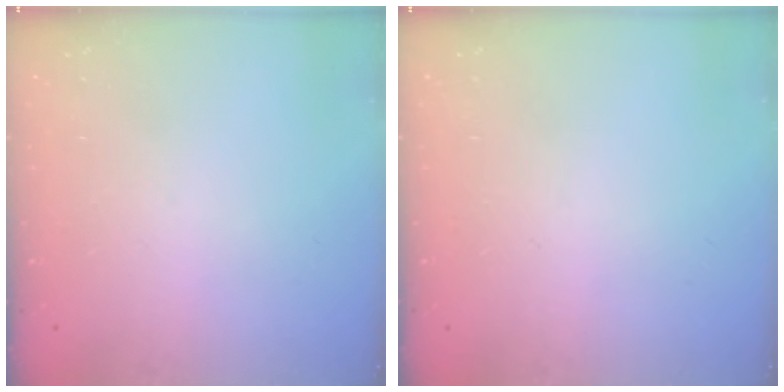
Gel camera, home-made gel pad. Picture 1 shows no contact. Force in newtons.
{"total": 0.0}